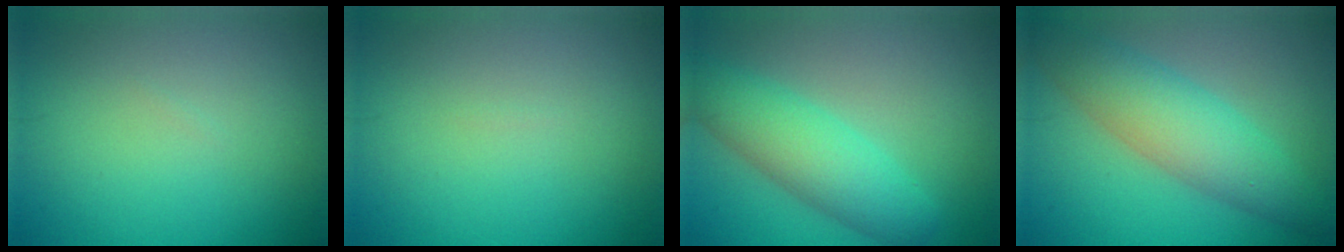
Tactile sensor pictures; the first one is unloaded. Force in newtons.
{"total": 0.0}
{"total": 5.9, "press": 5.9, "slide": 0.0}
{"total": 6.2, "press": 6.2, "slide": 0.1}